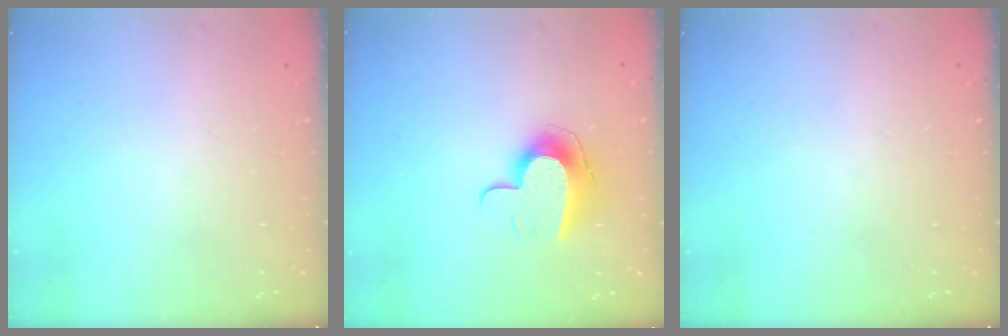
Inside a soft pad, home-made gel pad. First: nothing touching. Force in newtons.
{"total": 10.8, "press": 10.8, "slide": 0.6}
{"total": 0.0}